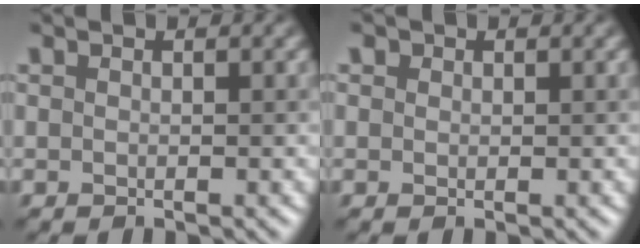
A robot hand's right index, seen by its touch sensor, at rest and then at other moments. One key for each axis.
{"total": 0.8, "fx": 0.5, "fy": 0.6, "fz": 0.2, "tx": -0.002, "ty": 0.000, "tz": 0.002}